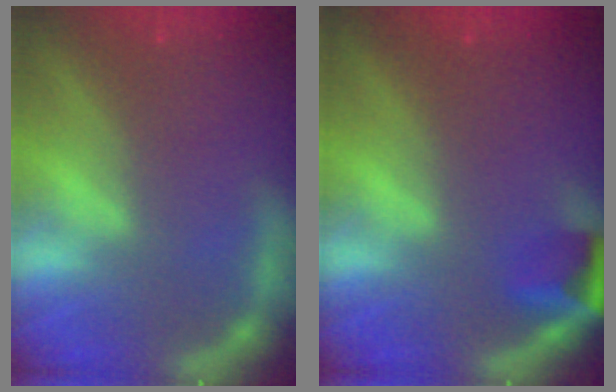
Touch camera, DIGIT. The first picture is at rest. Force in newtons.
{"total": 2.9}